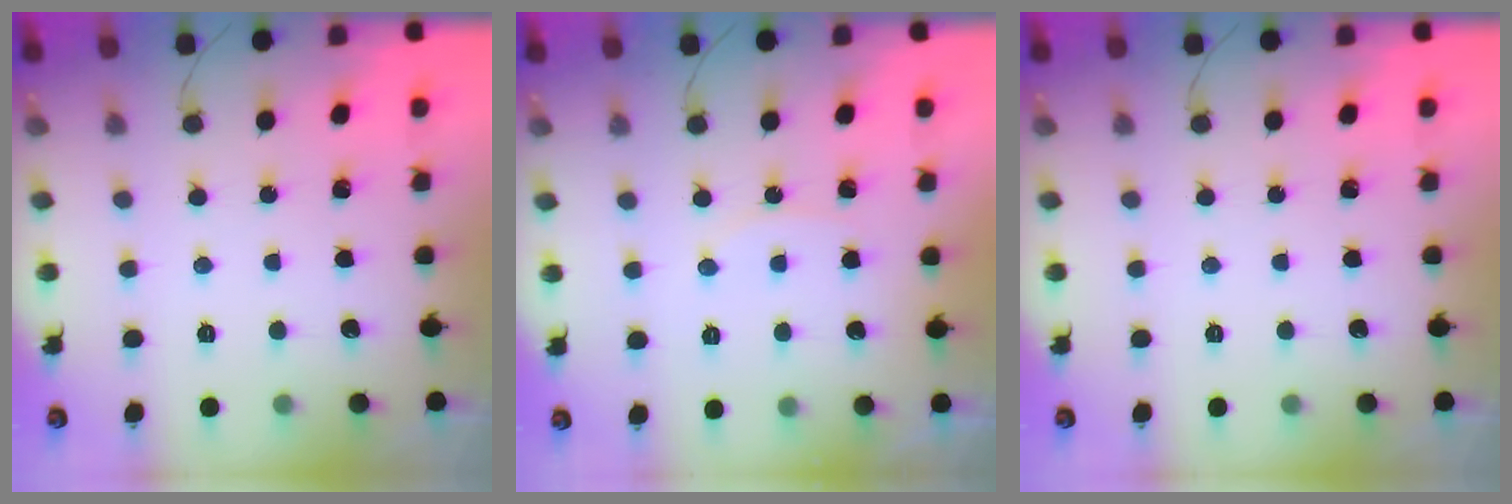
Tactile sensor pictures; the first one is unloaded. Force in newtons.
{"total": 4.4, "press": 4.4, "slide": 0.5}
{"total": 0.0}